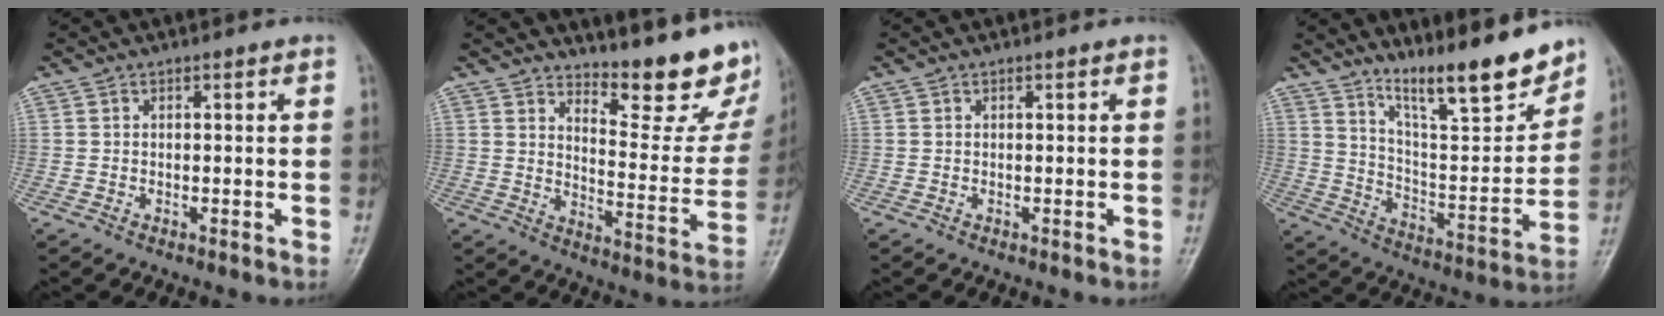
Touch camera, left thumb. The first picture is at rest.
{"total": 15.4, "force": [12.9, 3.9, 7.5], "torque": [-0.065, -0.126, 0.170]}
{"total": 0.0}
{"total": 16.9, "force": [13.3, 2.9, 10.1], "torque": [-0.127, -0.087, 0.228]}